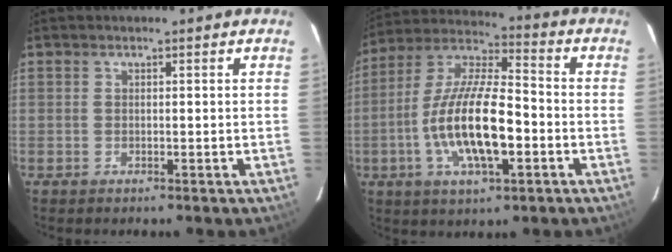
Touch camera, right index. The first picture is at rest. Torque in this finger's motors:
{"motor_torque": [0.74, -0.44, 1.05, 0.21]}